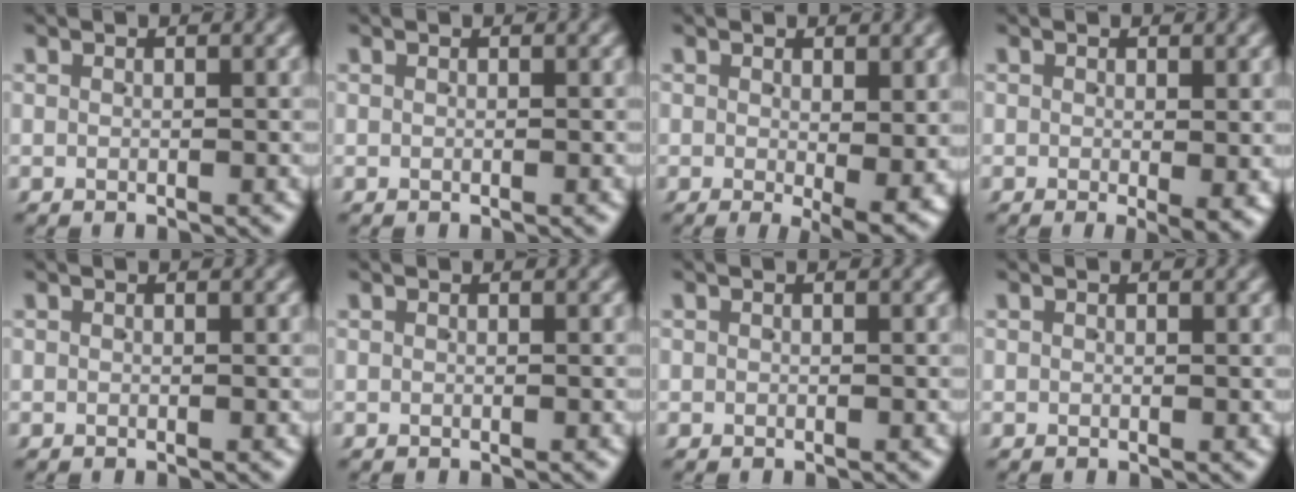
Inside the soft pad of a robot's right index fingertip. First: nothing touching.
{"total": 0.0}
{"total": 2.9, "force": [-0.1, 0.6, 2.9], "torque": [-0.034, -0.010, 0.000]}
{"total": 1.5, "force": [-0.1, 0.2, 1.5], "torque": [-0.017, -0.006, 0.000]}
{"total": 0.0}
{"total": 0.0}
{"total": 0.0}
{"total": 0.0}